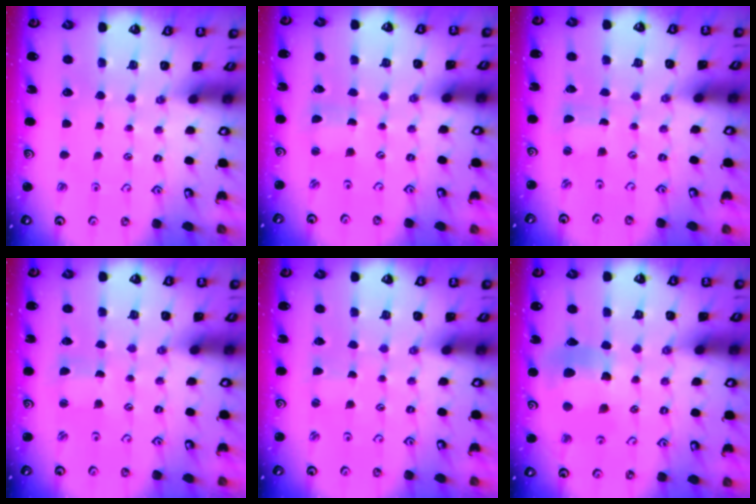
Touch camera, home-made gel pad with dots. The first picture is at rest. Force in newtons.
{"total": 1.2, "press": 1.2, "slide": 0.2}
{"total": 0.7, "press": 0.7, "slide": 0.1}
{"total": 0.7, "press": 0.7, "slide": 0.2}
{"total": 1.6, "press": 1.6, "slide": 0.1}
{"total": 11.2, "press": 11.1, "slide": 1.5}